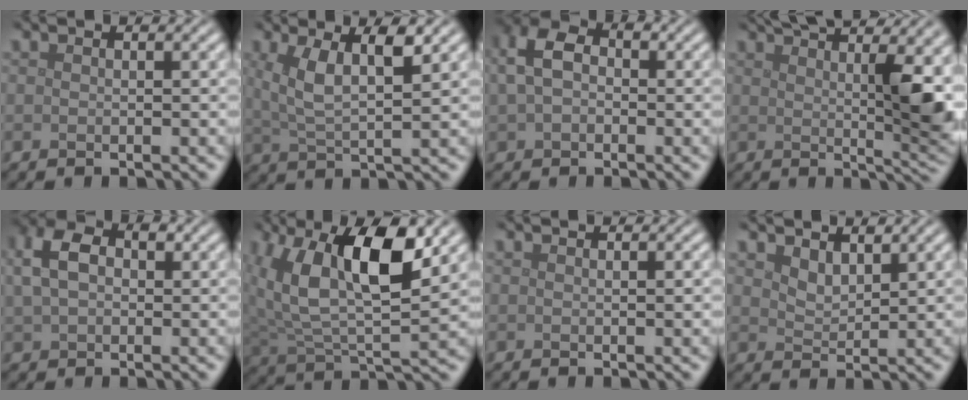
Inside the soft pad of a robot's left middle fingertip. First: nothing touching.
{"total": 4.9, "force": [1.9, 1.7, 4.2], "torque": [-0.091, -0.002, 0.038]}
{"total": 4.3, "force": [0.7, 3.2, 2.8], "torque": [-0.065, 0.010, 0.002]}
{"total": 10.5, "force": [4.3, 3.1, 9.1], "torque": [-0.101, 0.016, 0.063]}
{"total": 4.8, "force": [1.3, 3.4, 3.1], "torque": [-0.070, 0.009, 0.016]}
{"total": 10.4, "force": [3.6, 4.8, 8.5], "torque": [-0.171, 0.001, 0.062]}
{"total": 0.5, "force": [0.2, 0.1, 0.4], "torque": [-0.002, 0.003, 0.004]}
{"total": 1.9, "force": [1.4, 0.9, 0.9], "torque": [-0.021, -0.006, 0.030]}